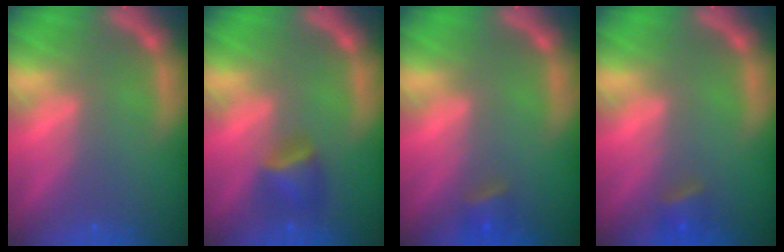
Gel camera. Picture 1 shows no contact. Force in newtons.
{"total": 2.9}
{"total": 1.9}
{"total": 1.9}